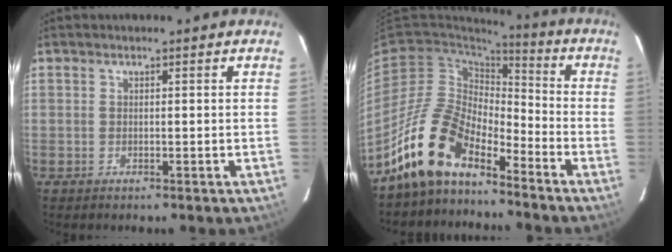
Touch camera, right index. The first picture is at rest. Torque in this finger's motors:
{"motor_torque": [0.69, -0.74, 1.05, 0.21]}